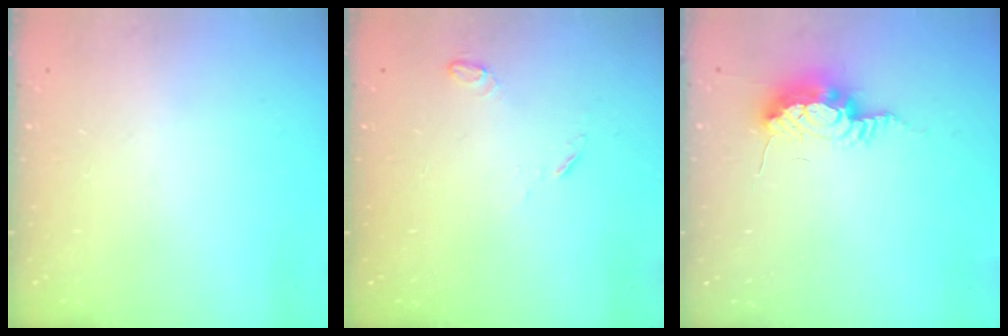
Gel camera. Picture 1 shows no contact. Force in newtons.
{"total": 3.7, "press": 3.6, "slide": 0.4}
{"total": 11.1, "press": 9.8, "slide": 5.3}